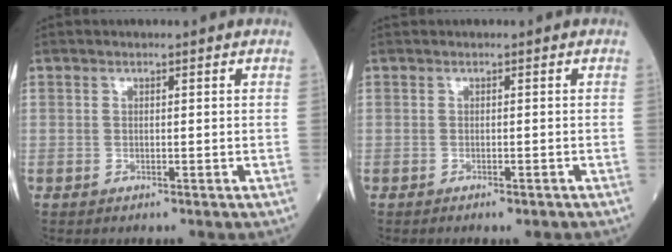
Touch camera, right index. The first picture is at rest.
{"total": 0.9, "force": [-0.6, 0.2, 0.6], "torque": [-0.009, -0.001, -0.006]}